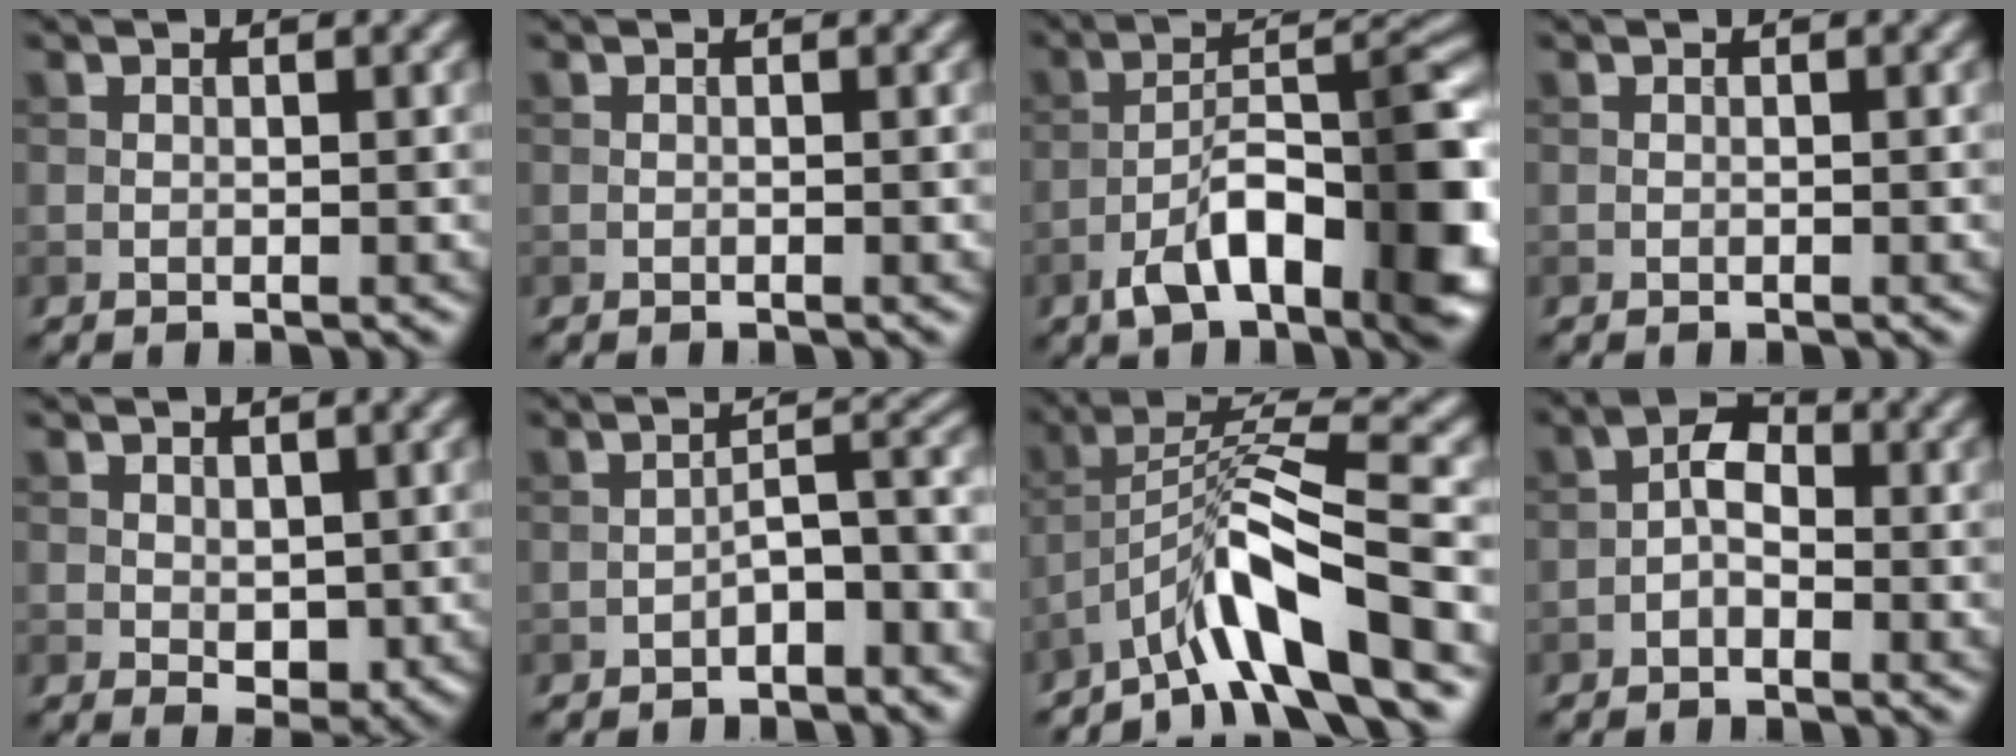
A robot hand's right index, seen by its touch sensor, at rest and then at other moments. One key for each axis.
{"total": 0.0}
{"total": 10.6, "fx": -5.0, "fy": 4.1, "fz": 8.4, "tx": -0.126, "ty": 0.015, "tz": -0.081}
{"total": 0.0}
{"total": 2.3, "fx": 0.4, "fy": 1.6, "fz": 1.7, "tx": -0.025, "ty": -0.010, "tz": 0.014}
{"total": 3.8, "fx": -2.1, "fy": 1.3, "fz": 2.9, "tx": -0.044, "ty": 0.018, "tz": -0.038}
{"total": 7.7, "fx": -4.8, "fy": 1.0, "fz": 6.0, "tx": -0.103, "ty": 0.018, "tz": -0.092}
{"total": 2.4, "fx": -0.9, "fy": 1.4, "fz": 1.8, "tx": -0.029, "ty": 0.012, "tz": -0.022}